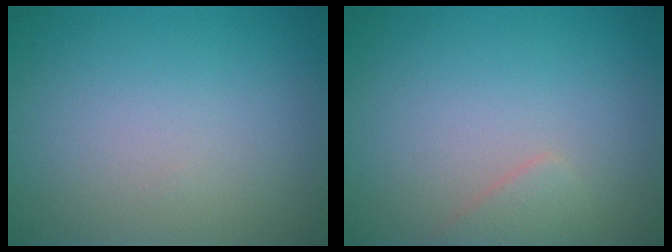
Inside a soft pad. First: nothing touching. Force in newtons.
{"total": 1.3, "press": 1.3, "slide": 0.1}